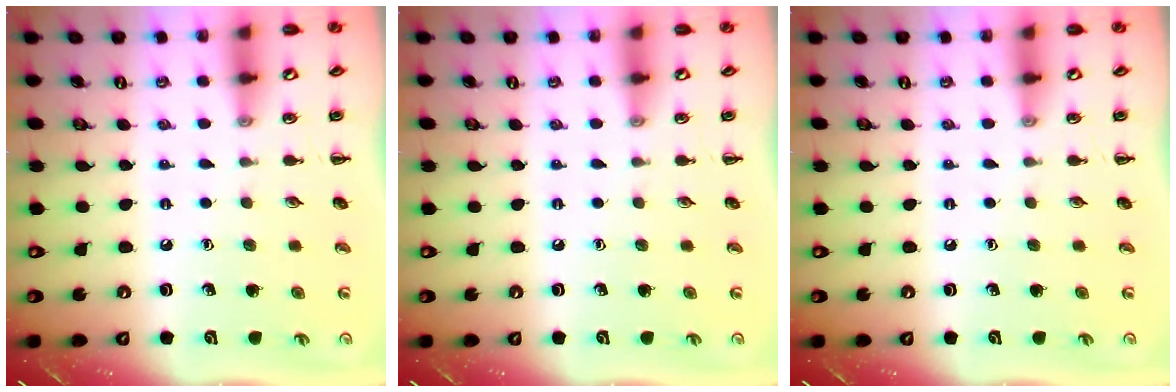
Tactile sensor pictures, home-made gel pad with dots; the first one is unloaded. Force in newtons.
{"total": 0.0}
{"total": 0.0}